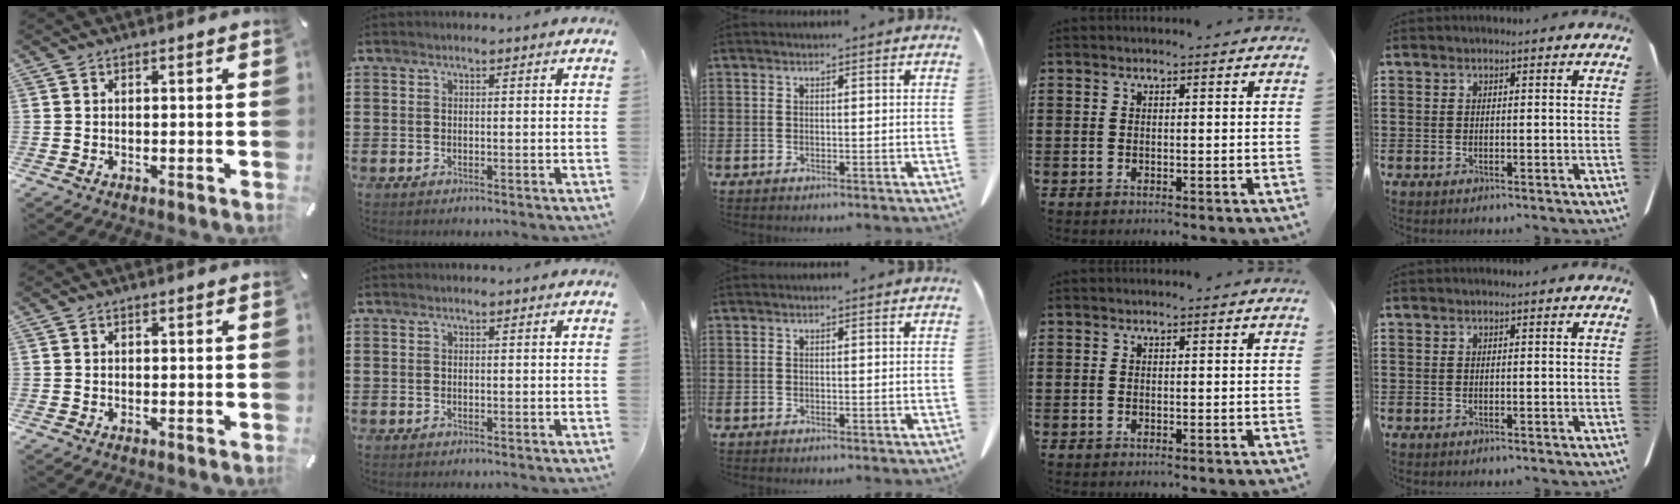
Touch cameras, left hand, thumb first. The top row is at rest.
{}